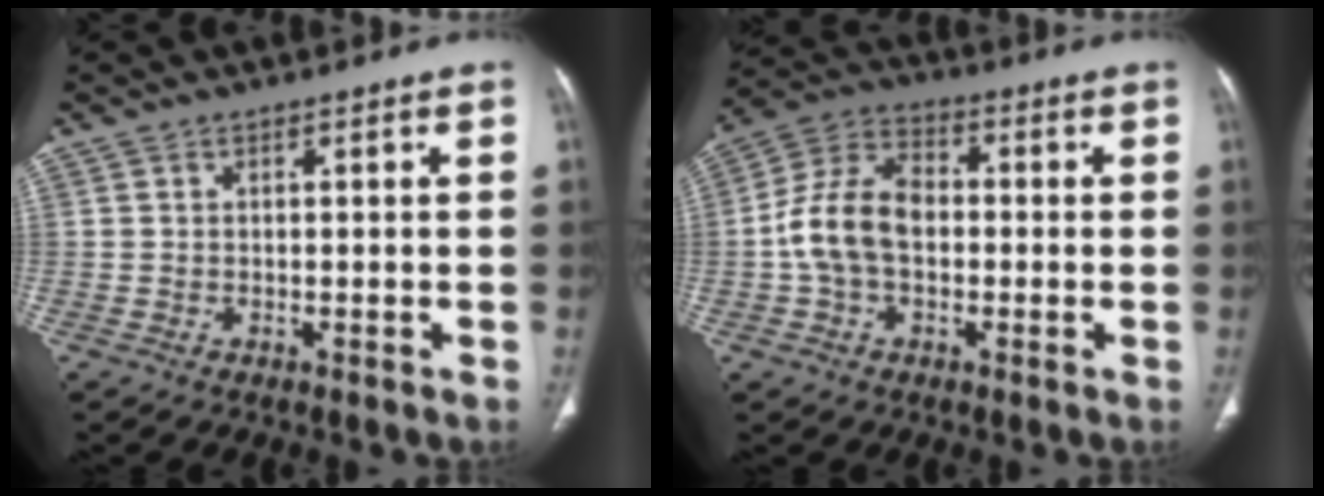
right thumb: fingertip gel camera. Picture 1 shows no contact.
{"total": 11.5, "force": [-0.9, 7.8, 8.4], "torque": [-0.158, 0.034, -0.025]}